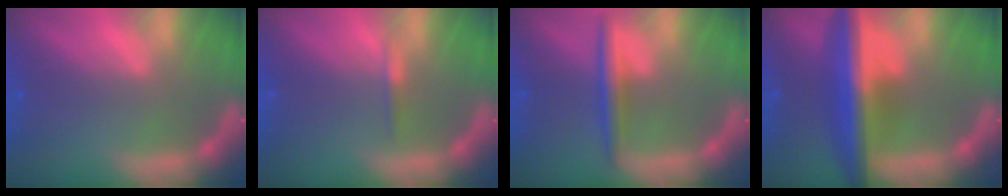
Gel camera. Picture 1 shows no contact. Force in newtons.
{"total": 0.9}
{"total": 3.0}
{"total": 9.0}